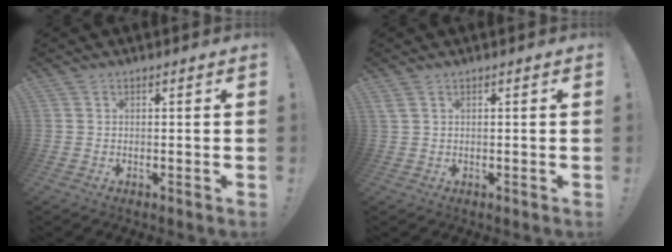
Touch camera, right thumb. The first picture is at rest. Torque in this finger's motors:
{"motor_torque": [-0.15, 0.42, 0.36, 0.15, 0.01]}